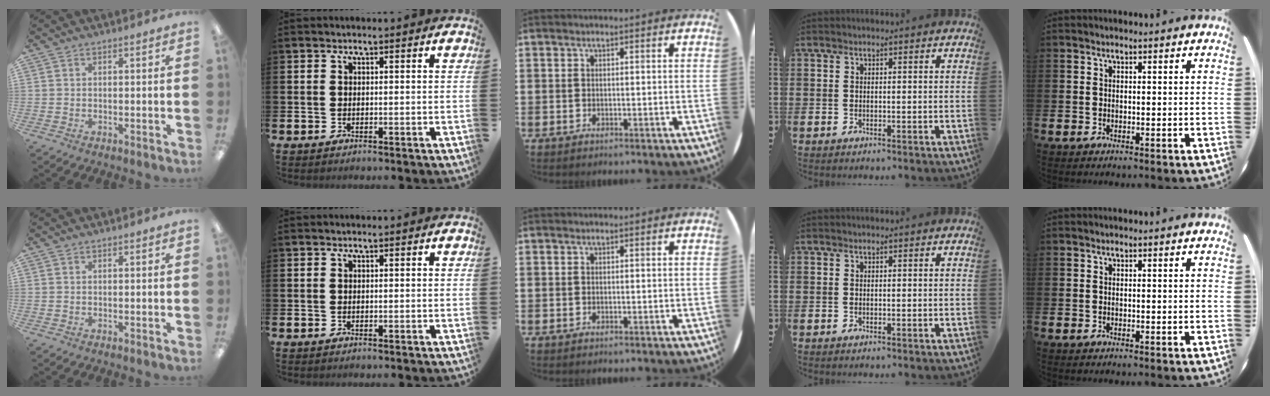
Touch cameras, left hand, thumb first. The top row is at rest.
{}